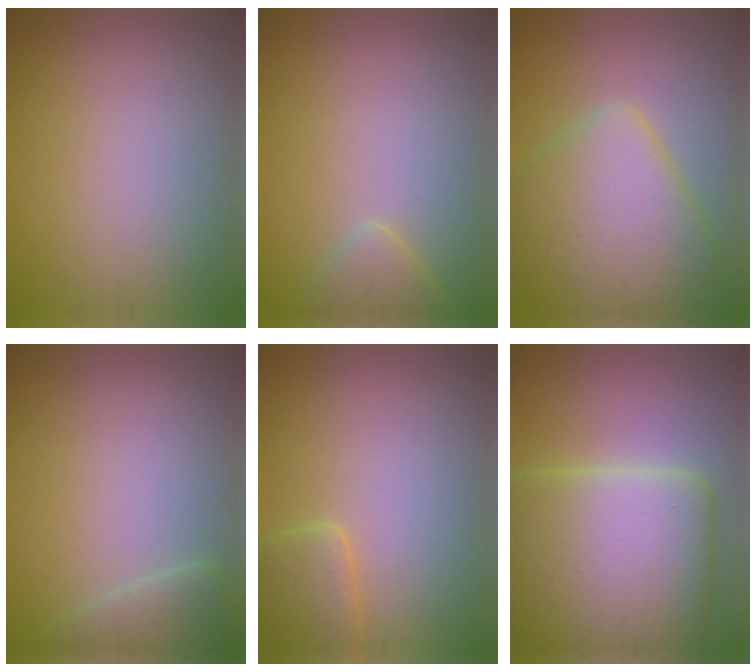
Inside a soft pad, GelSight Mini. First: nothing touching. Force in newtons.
{"total": 1.7, "press": 1.7, "slide": 0.1}
{"total": 8.1, "press": 8.1, "slide": 0.3}
{"total": 2.4, "press": 2.4, "slide": 0.0}
{"total": 2.6, "press": 2.6, "slide": 0.2}
{"total": 14.5, "press": 14.5, "slide": 0.5}